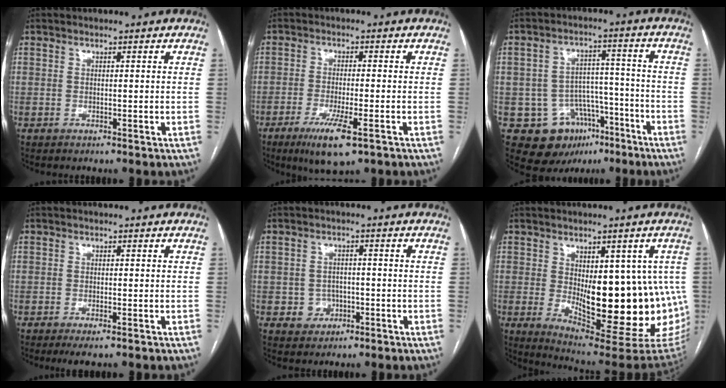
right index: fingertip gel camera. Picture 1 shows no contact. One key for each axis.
{"total": 6.9, "fx": -3.8, "fy": 0.9, "fz": 5.7, "tx": -0.106, "ty": -0.017, "tz": -0.059}
{"total": 11.4, "fx": -5.7, "fy": 9.0, "fz": 4.1, "tx": -0.056, "ty": 0.036, "tz": -0.073}
{"total": 2.7, "fx": -1.8, "fy": 0.5, "fz": 2.0, "tx": -0.029, "ty": -0.005, "tz": -0.027}
{"total": 3.3, "fx": -1.0, "fy": 3.0, "fz": 0.9, "tx": -0.005, "ty": 0.008, "tz": -0.009}
{"total": 20.6, "fx": -1.9, "fy": 7.5, "fz": 19.2, "tx": -0.184, "ty": 0.000, "tz": 0.003}